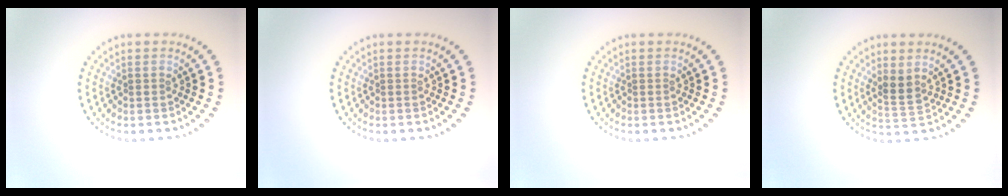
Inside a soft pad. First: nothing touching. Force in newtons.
{"total": 0.0}
{"total": 0.0}
{"total": 2.0, "press": 1.5, "slide": 1.3}